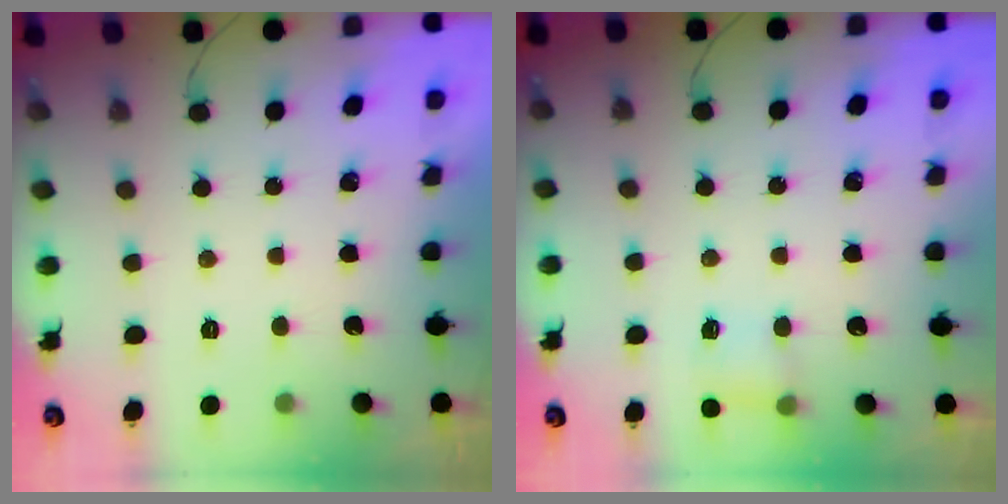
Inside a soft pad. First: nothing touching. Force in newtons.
{"total": 4.3, "press": 4.2, "slide": 1.2}